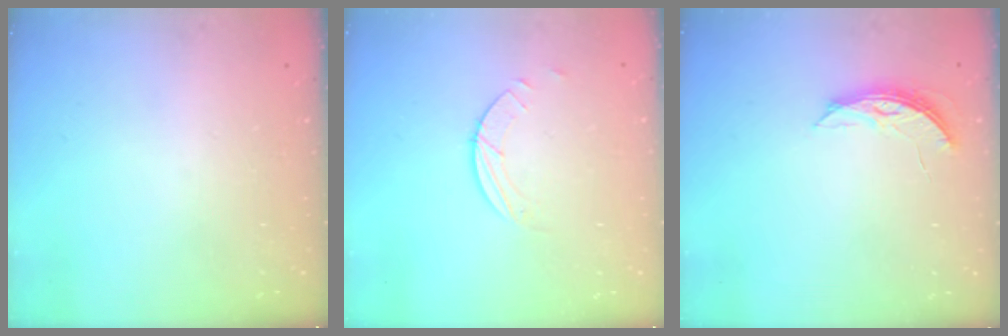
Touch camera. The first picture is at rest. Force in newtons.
{"total": 2.0, "press": 2.0, "slide": 0.2}
{"total": 4.6, "press": 4.5, "slide": 0.4}